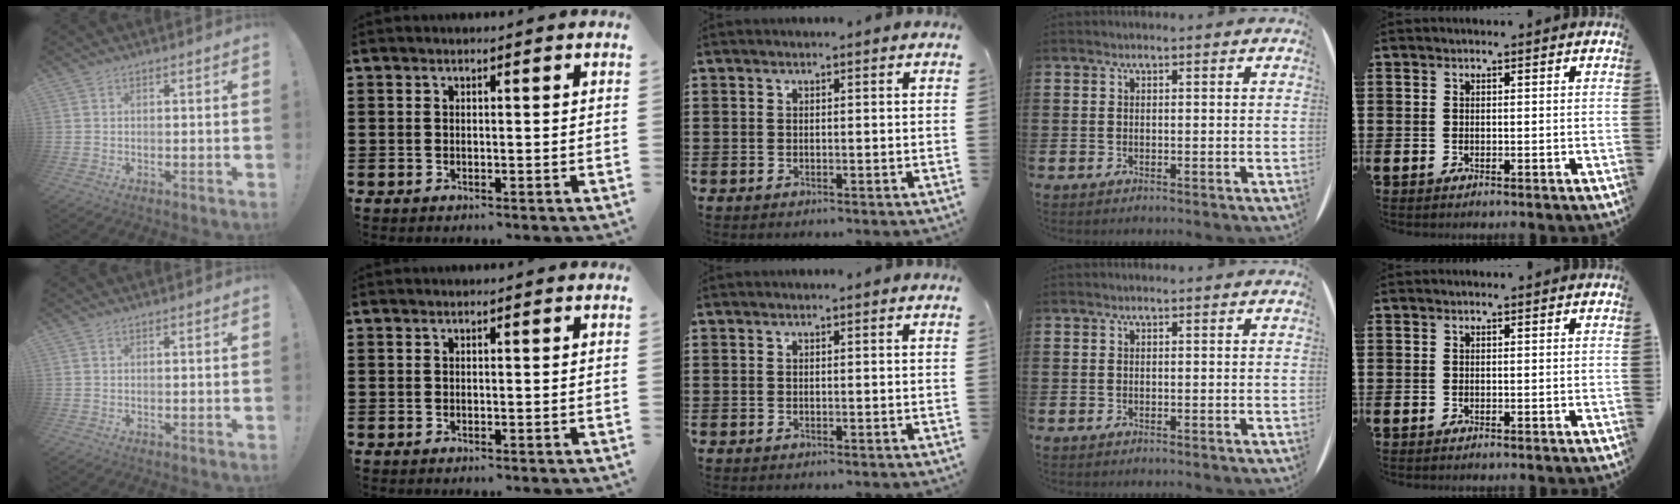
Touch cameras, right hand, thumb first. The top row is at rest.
{}